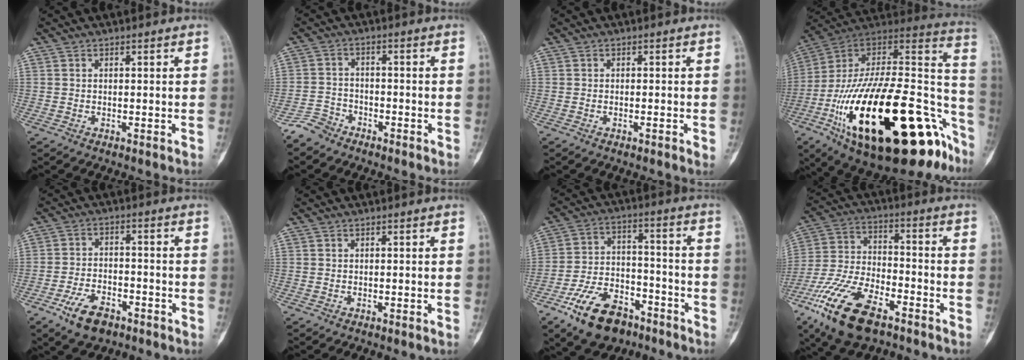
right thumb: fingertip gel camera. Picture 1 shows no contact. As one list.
[{"total": 4.0, "force": [-3.4, 2.0, 0.2], "torque": [0.001, 0.012, -0.075]}, {"total": 1.4, "force": [-0.4, 0.3, 1.3], "torque": [-0.022, -0.001, -0.006]}, {"total": 42.3, "force": [-16.3, 18.1, 34.6], "torque": [-0.477, 0.060, -0.256]}, {"total": 8.1, "force": [-4.8, 4.3, 4.9], "torque": [-0.083, 0.023, -0.083]}, {"total": 0.0}, {"total": 15.0, "force": [-9.3, 8.3, 8.3], "torque": [-0.130, 0.066, -0.160]}, {"total": 18.0, "force": [-10.4, 8.0, 12.3], "torque": [-0.247, 0.036, -0.195]}]